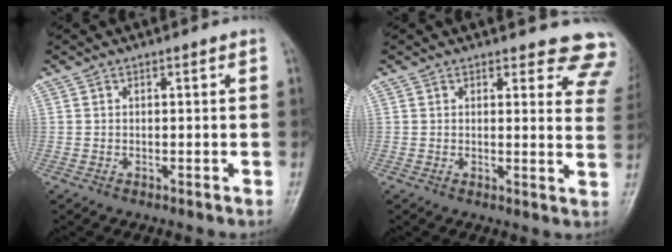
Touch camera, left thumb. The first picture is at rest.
{"total": 10.5, "force": [9.8, 3.3, 2.2], "torque": [0.032, -0.067, 0.075]}